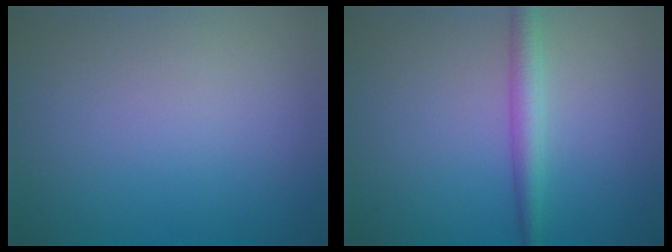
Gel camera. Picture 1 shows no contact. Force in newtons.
{"total": 2.5, "press": 2.5, "slide": 0.1}